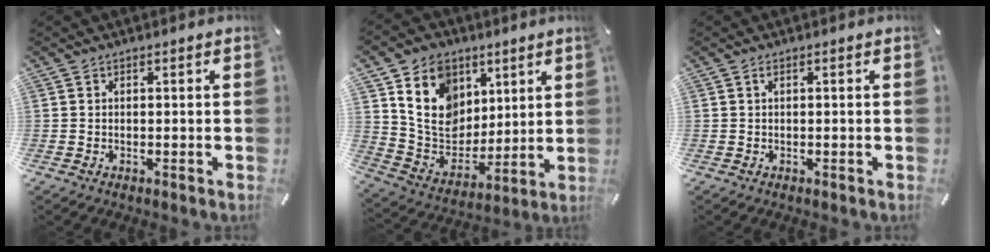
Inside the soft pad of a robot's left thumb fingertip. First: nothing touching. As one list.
[{"total": 16.4, "force": [6.5, 13.4, 6.9], "torque": [-0.130, -0.031, 0.128]}, {"total": 0.6, "force": [0.2, 0.1, 0.6], "torque": [-0.012, 0.000, 0.003]}]